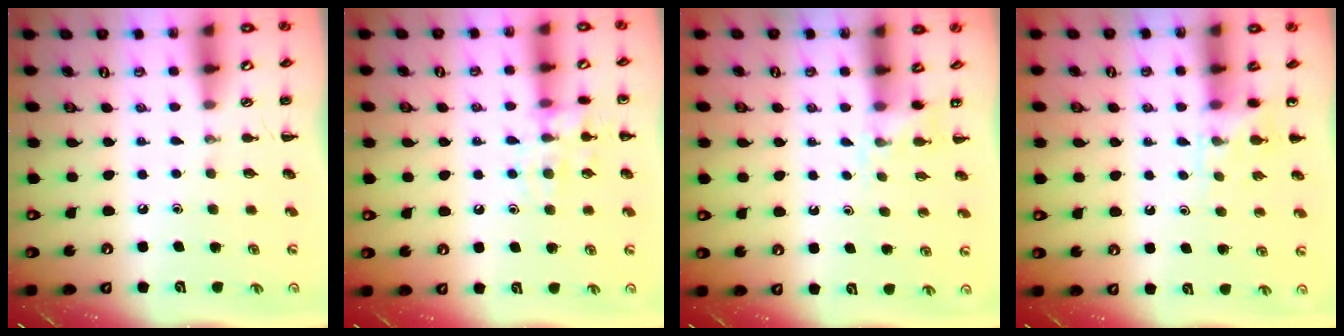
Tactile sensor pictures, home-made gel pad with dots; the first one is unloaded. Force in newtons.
{"total": 11.1, "press": 11.0, "slide": 0.4}
{"total": 3.3, "press": 3.2, "slide": 1.0}
{"total": 6.0, "press": 5.7, "slide": 1.8}